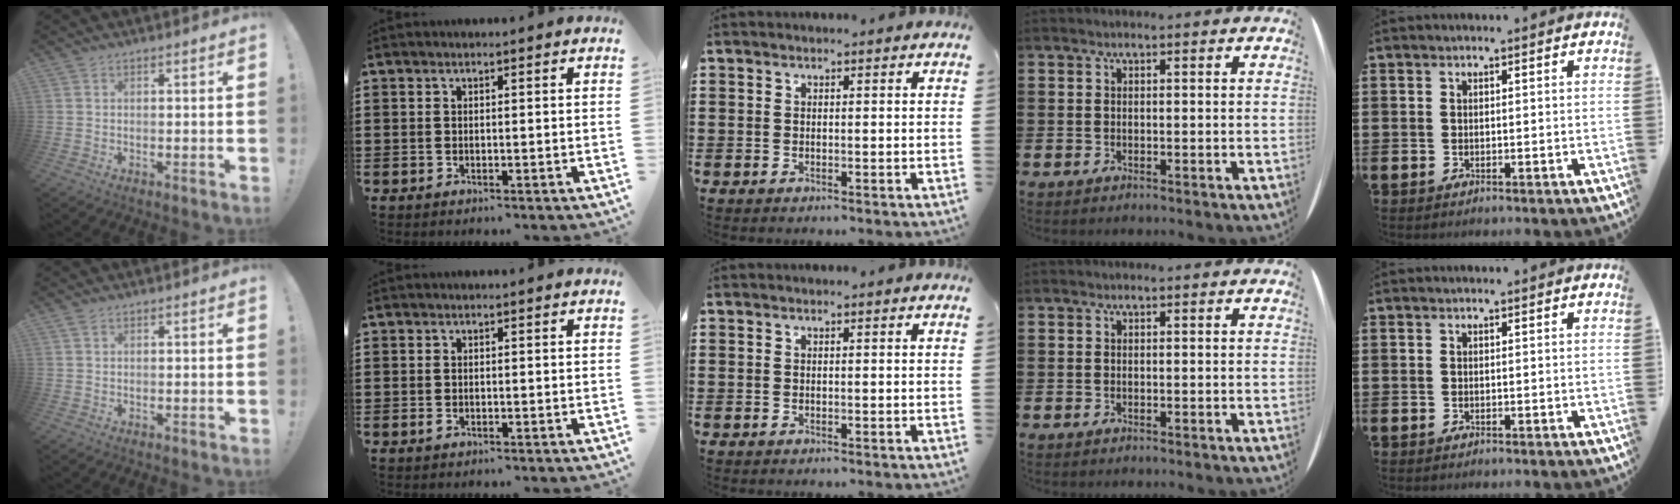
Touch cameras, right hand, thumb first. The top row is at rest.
{"thumb": {"total": 0.7, "force": [0.5, 0.4, 0.4], "torque": [-0.009, 0.002, 0.009]}, "index": {"total": 0.8, "force": [-0.3, 0.5, 0.5], "torque": [-0.013, 0.000, -0.006]}}